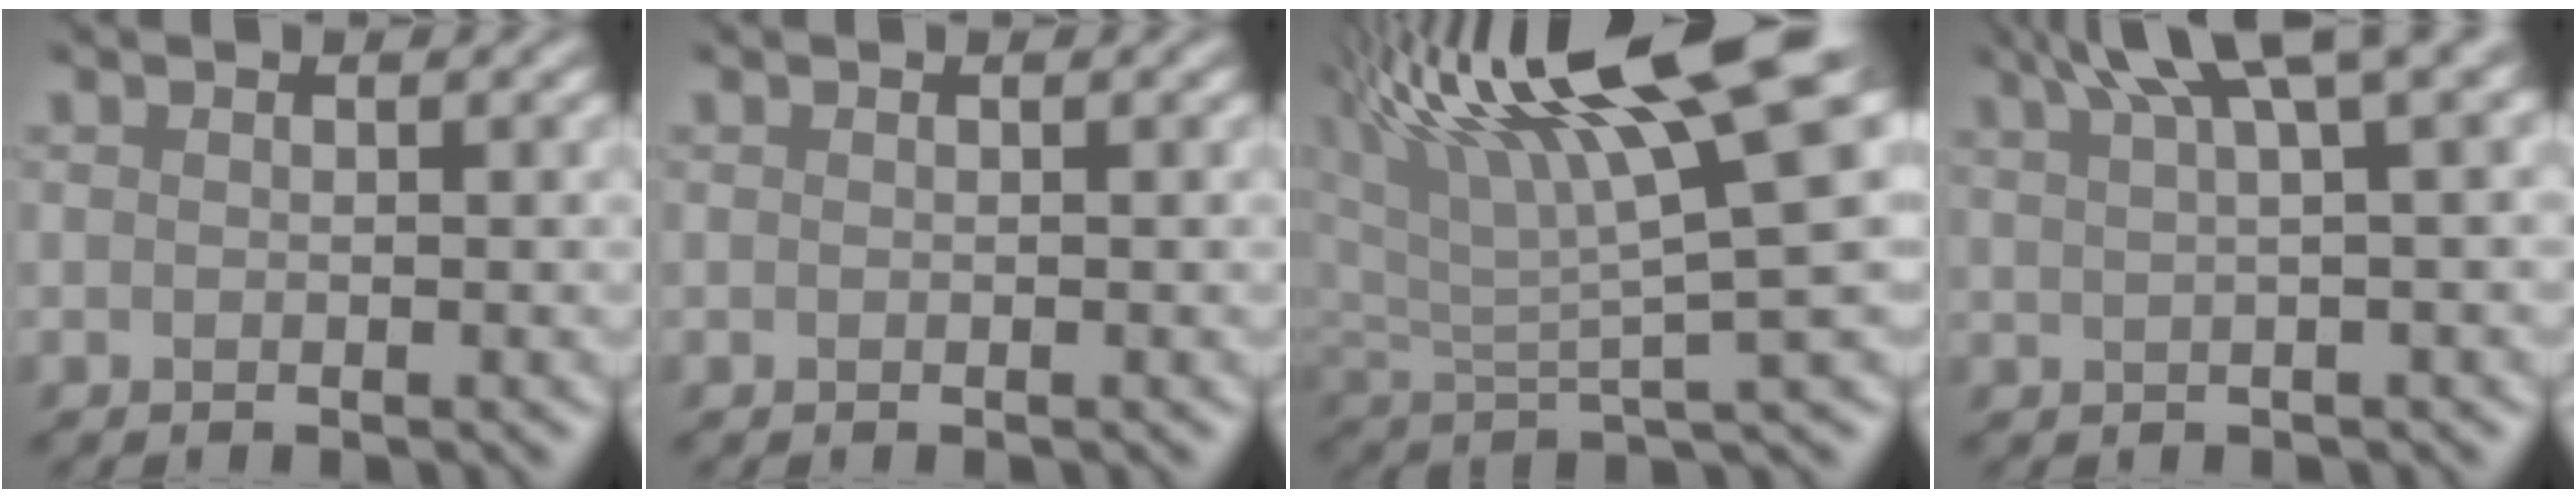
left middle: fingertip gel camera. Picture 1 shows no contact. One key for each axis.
{"total": 0.0}
{"total": 11.2, "fx": 6.7, "fy": 1.5, "fz": 8.8, "tx": -0.173, "ty": 0.008, "tz": 0.135}
{"total": 6.2, "fx": 4.0, "fy": 0.7, "fz": 4.7, "tx": -0.051, "ty": 0.030, "tz": 0.064}